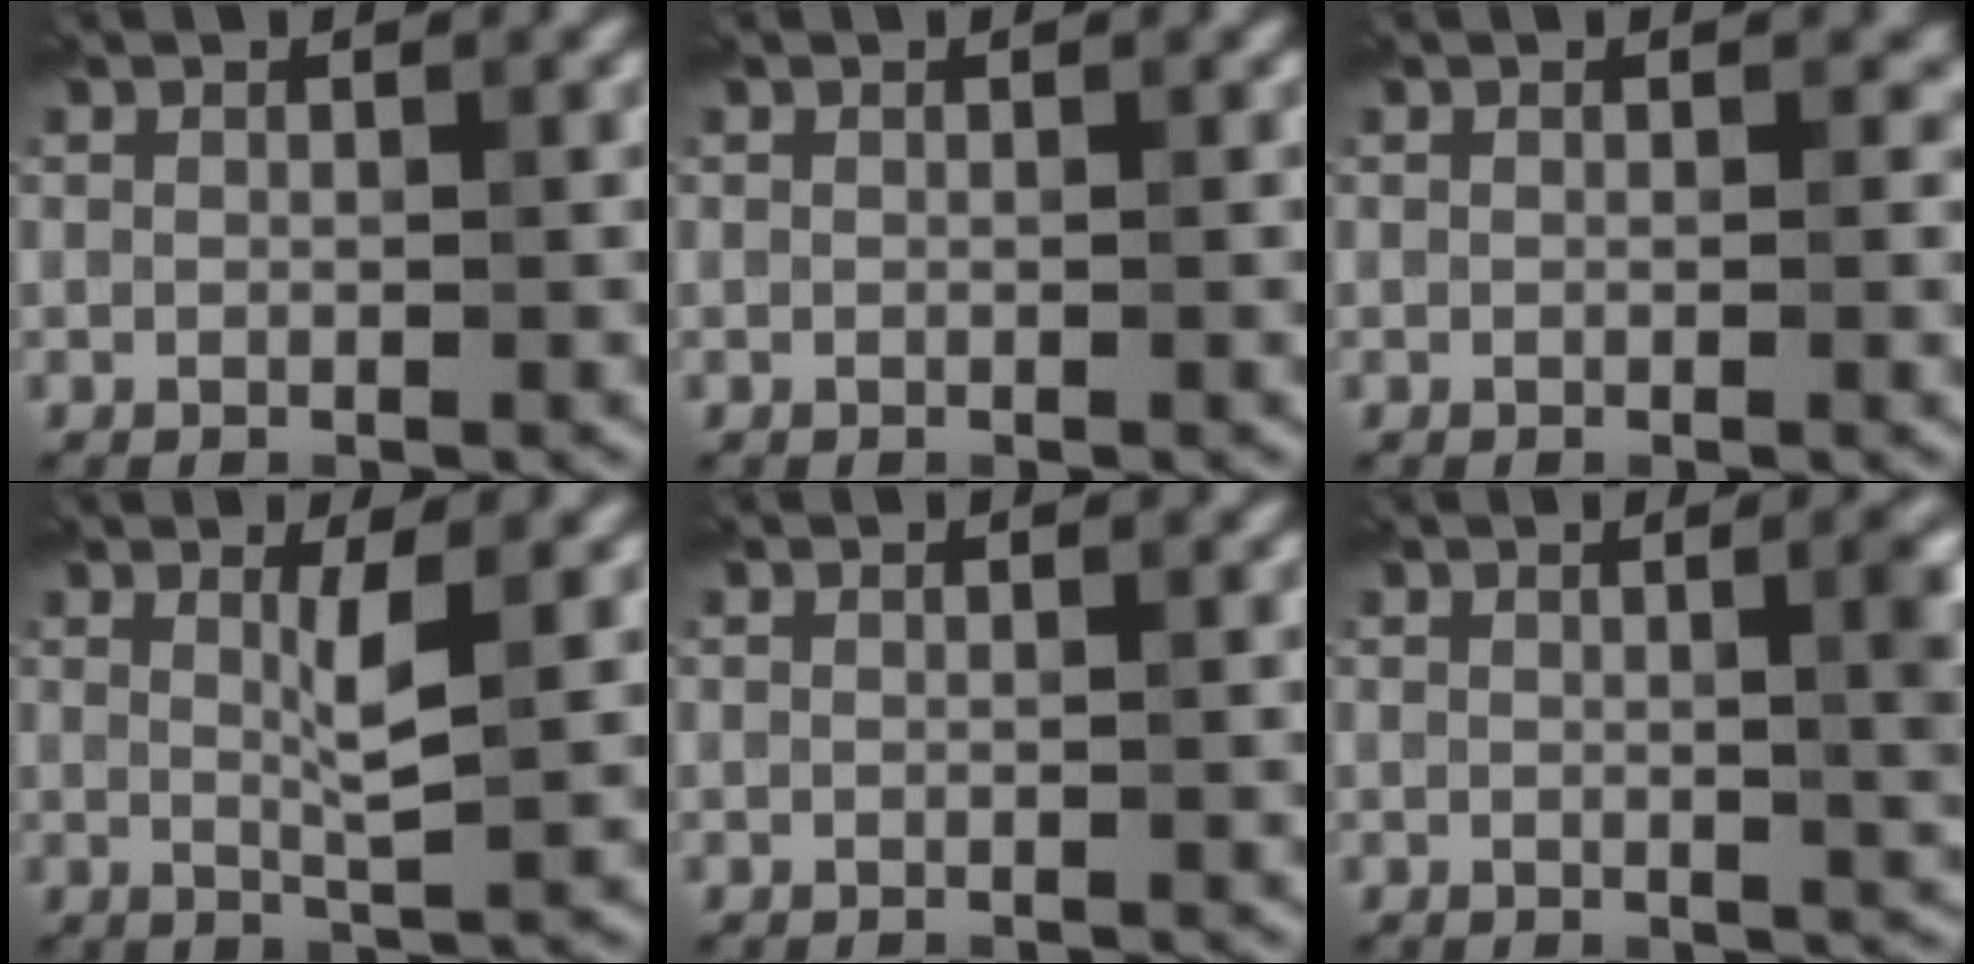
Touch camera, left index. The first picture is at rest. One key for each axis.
{"total": 0.0}
{"total": 1.0, "fx": 0.1, "fy": 0.8, "fz": 0.6, "tx": -0.006, "ty": -0.003, "tz": -0.002}
{"total": 2.6, "fx": 0.7, "fy": 0.4, "fz": 2.5, "tx": -0.045, "ty": -0.005, "tz": 0.009}
{"total": 0.8, "fx": -0.5, "fy": 0.2, "fz": 0.5, "tx": 0.002, "ty": -0.002, "tz": -0.015}
{"total": 4.5, "fx": 0.4, "fy": 1.3, "fz": 4.2, "tx": -0.042, "ty": 0.010, "tz": 0.000}